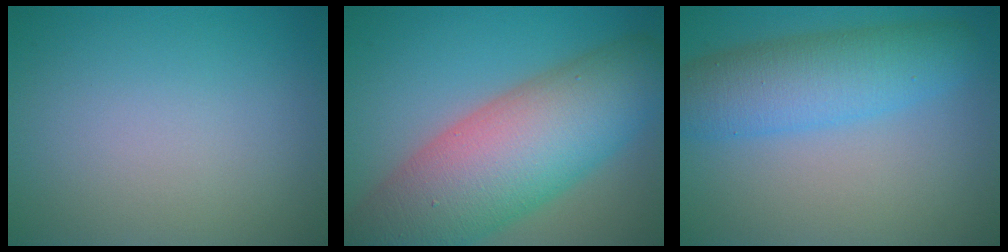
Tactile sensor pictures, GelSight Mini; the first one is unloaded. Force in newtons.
{"total": 13.4, "press": 13.3, "slide": 0.5}
{"total": 6.5, "press": 6.5, "slide": 0.1}